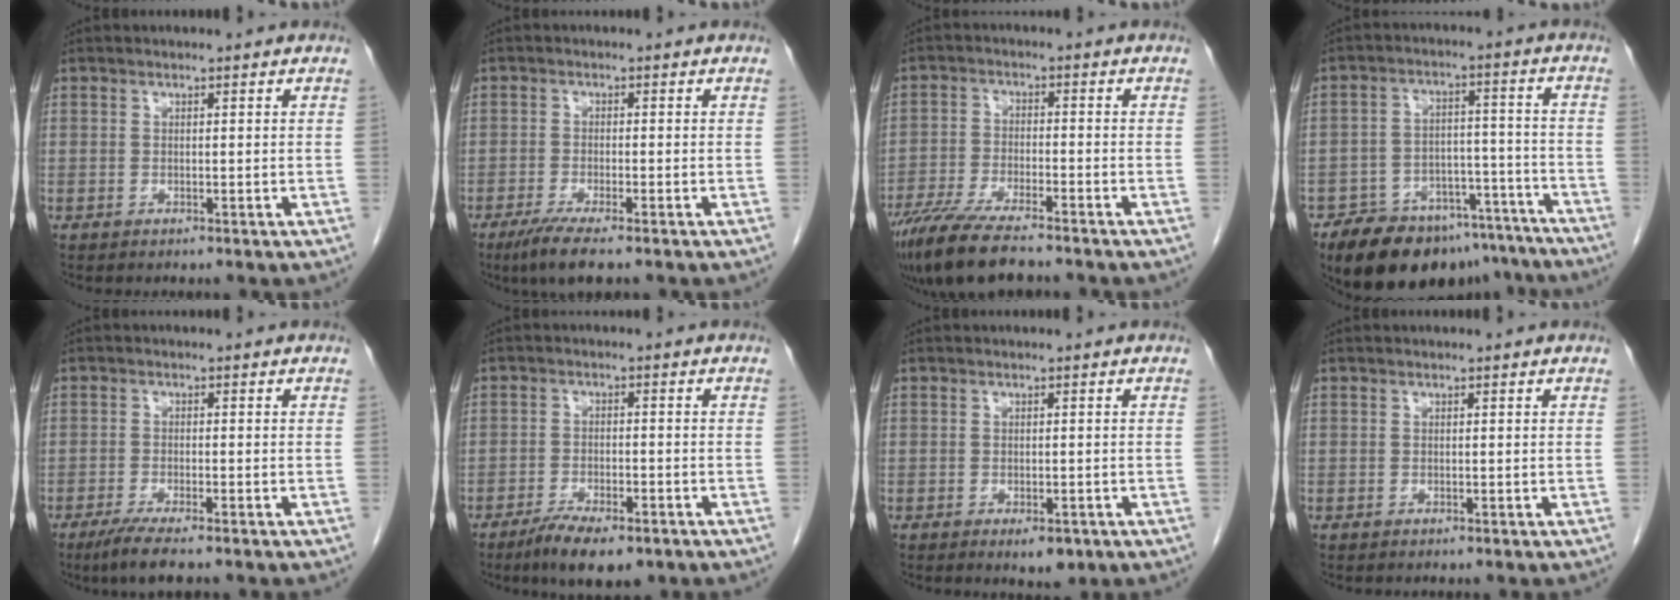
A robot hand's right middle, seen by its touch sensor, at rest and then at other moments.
{"total": 5.3, "force": [-3.7, 0.5, 3.8], "torque": [-0.069, -0.014, -0.063]}
{"total": 11.4, "force": [-9.4, 1.7, 6.3], "torque": [-0.106, -0.028, -0.158]}
{"total": 18.5, "force": [-14.9, 8.4, 7.0], "torque": [-0.100, 0.022, -0.207]}
{"total": 5.0, "force": [-3.7, 0.3, 3.3], "torque": [-0.058, -0.012, -0.062]}
{"total": 7.5, "force": [-5.3, 2.2, 4.9], "torque": [-0.075, -0.009, -0.083]}
{"total": 2.8, "force": [-1.5, 1.2, 2.1], "torque": [-0.024, -0.001, -0.013]}
{"total": 0.0}